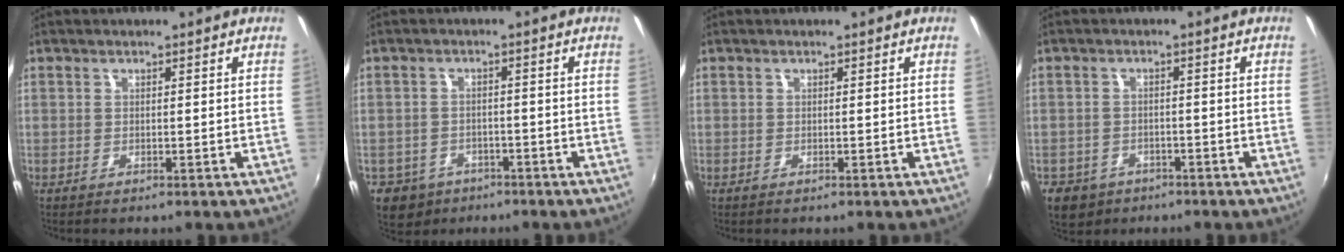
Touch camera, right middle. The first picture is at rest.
{"total": 7.0, "force": [-3.9, 5.5, 1.9], "torque": [-0.059, 0.003, -0.054]}
{"total": 0.0}
{"total": 7.0, "force": [-3.8, 5.5, 2.3], "torque": [-0.066, -0.004, -0.053]}